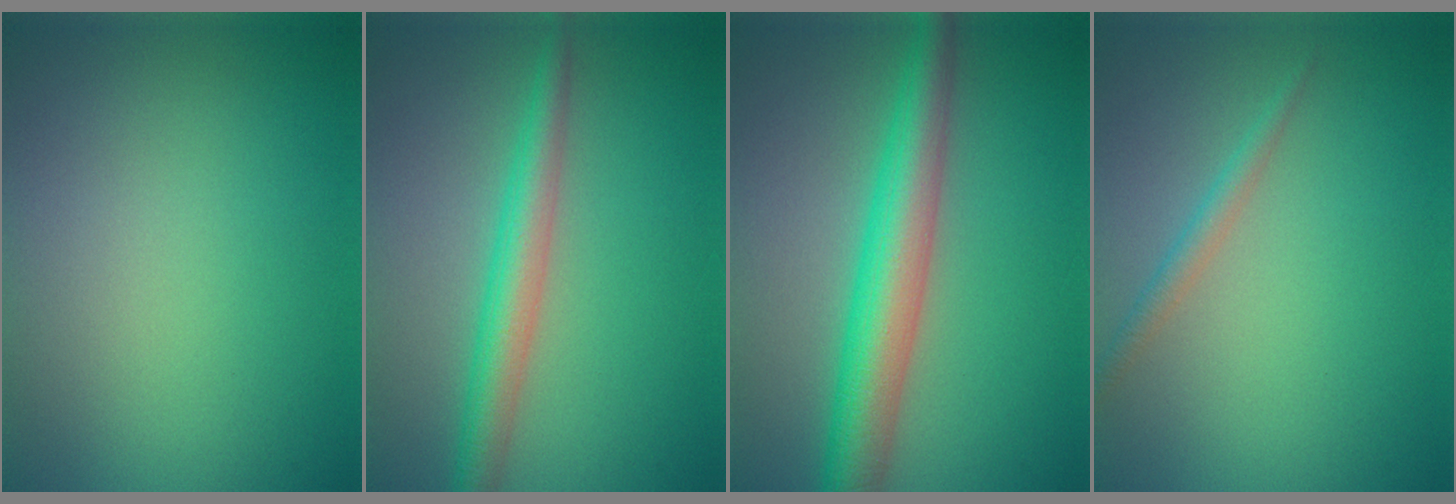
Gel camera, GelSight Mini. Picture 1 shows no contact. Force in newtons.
{"total": 3.8, "press": 3.8, "slide": 0.1}
{"total": 6.3, "press": 6.3, "slide": 0.0}
{"total": 1.4, "press": 1.4, "slide": 0.0}